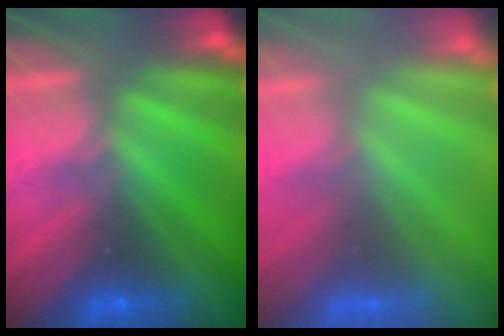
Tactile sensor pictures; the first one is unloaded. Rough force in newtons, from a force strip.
{"total": 7.0}